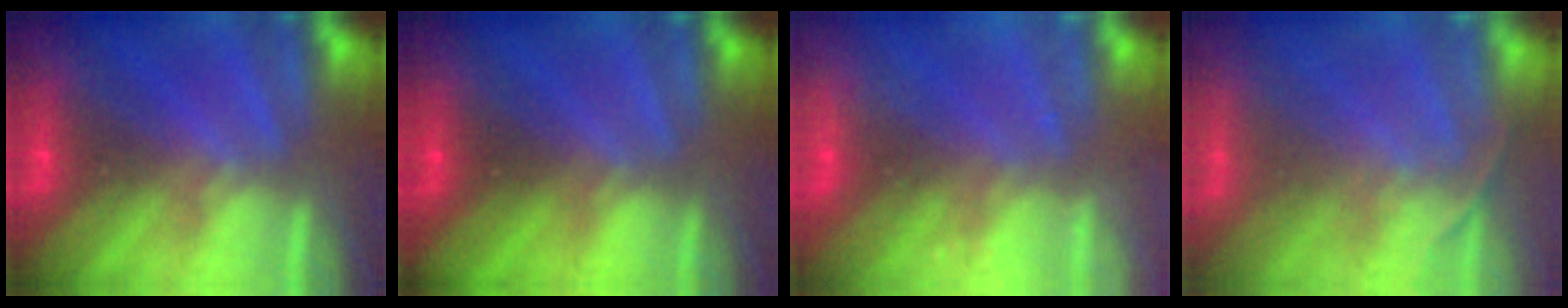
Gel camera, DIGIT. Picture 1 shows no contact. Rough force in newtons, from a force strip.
{"total": 2.1}
{"total": 2.6}
{"total": 1.8}